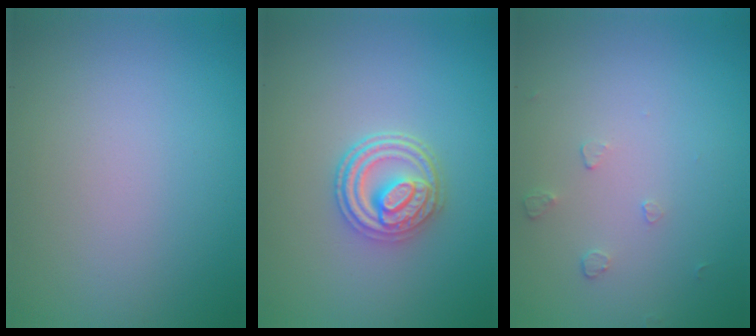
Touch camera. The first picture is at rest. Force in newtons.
{"total": 3.9, "press": 3.3, "slide": 2.0}
{"total": 0.6, "press": 0.4, "slide": 0.5}